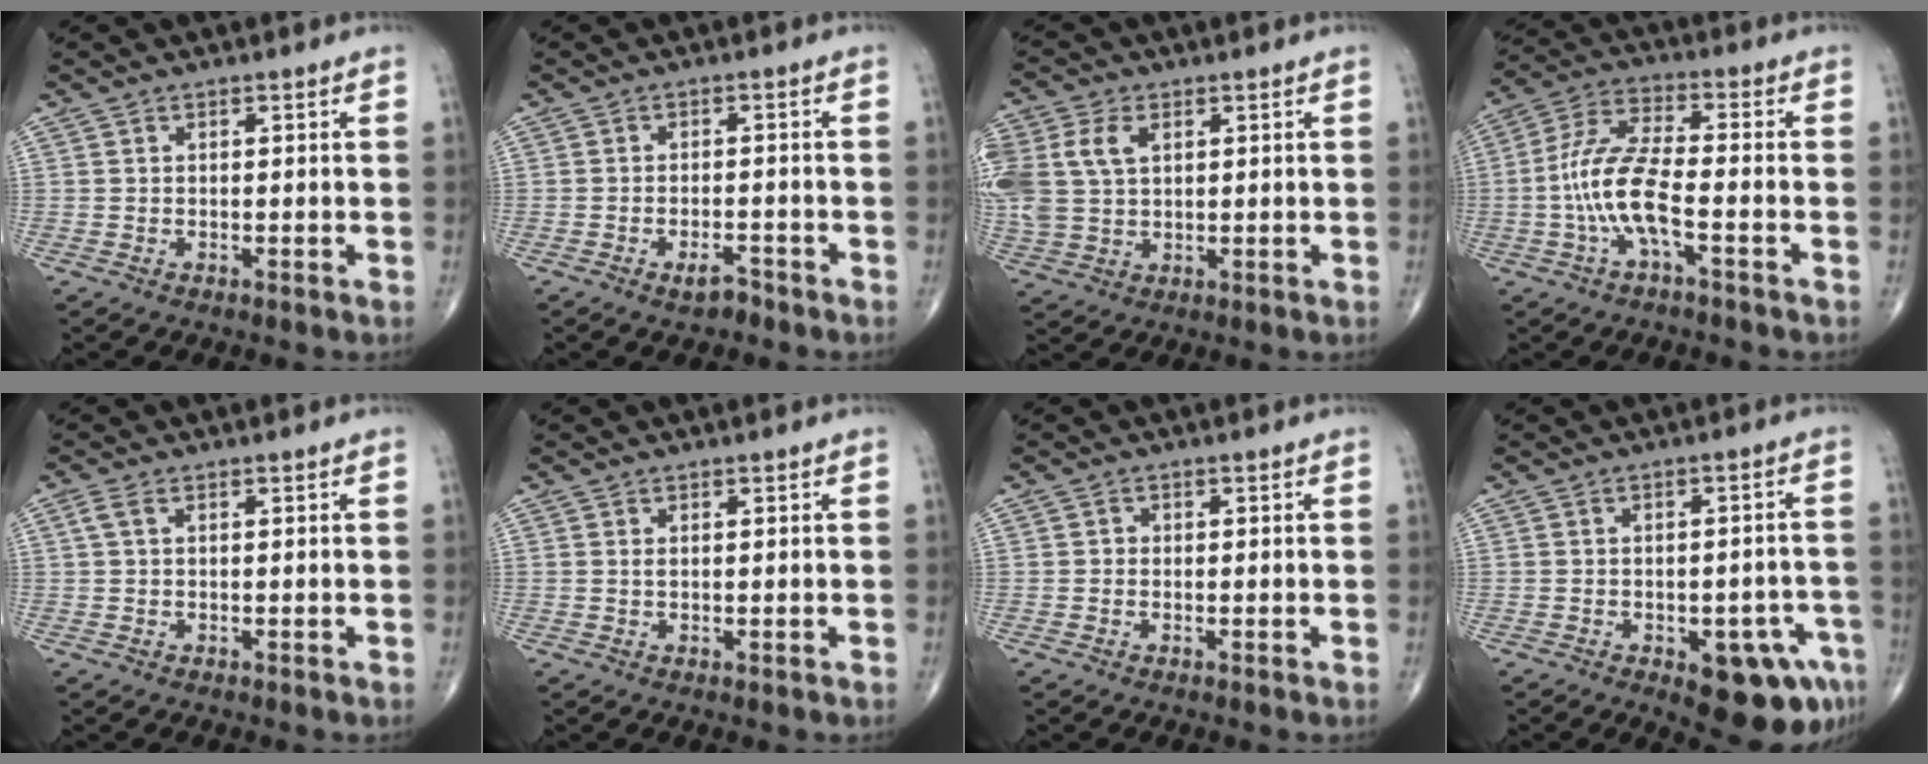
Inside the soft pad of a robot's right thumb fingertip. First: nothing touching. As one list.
[{"total": 3.0, "force": [-2.1, 1.2, 1.7], "torque": [-0.026, 0.011, -0.035]}, {"total": 12.1, "force": [3.0, 8.3, 8.2], "torque": [-0.204, 0.005, 0.064]}, {"total": 11.0, "force": [-2.9, 3.1, 10.1], "torque": [-0.228, 0.035, -0.059]}, {"total": 1.8, "force": [0.5, 0.9, 1.5], "torque": [-0.043, 0.015, 0.014]}, {"total": 0.5, "force": [0.2, 0.1, 0.5], "torque": [-0.015, -0.003, 0.005]}, {"total": 0.7, "force": [-0.2, 0.7, 0.2], "torque": [0.002, 0.003, -0.005]}, {"total": 12.2, "force": [-5.8, 5.3, 9.4], "torque": [-0.088, 0.028, -0.063]}]